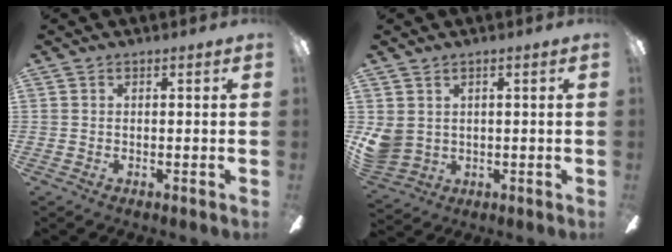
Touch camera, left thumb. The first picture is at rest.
{"total": 5.1, "force": [1.2, 4.5, 2.1], "torque": [-0.053, 0.001, 0.027]}